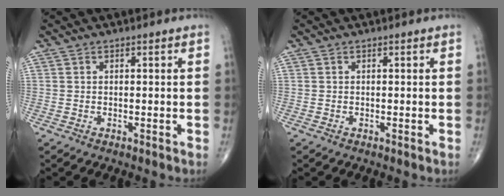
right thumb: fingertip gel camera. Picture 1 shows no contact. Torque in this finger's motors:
{"motor_torque": [-0.47, 0.25, -0.03, 0.28, 0.06]}